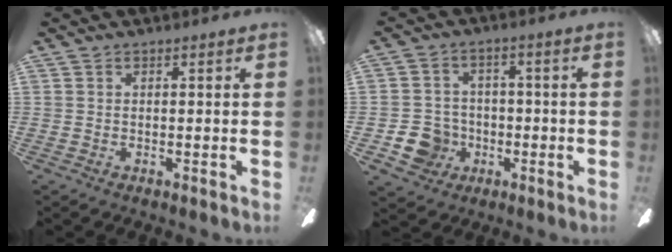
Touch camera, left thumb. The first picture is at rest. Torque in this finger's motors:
{"motor_torque": [0.00, 0.01, 0.11, 0.11, 0.00]}